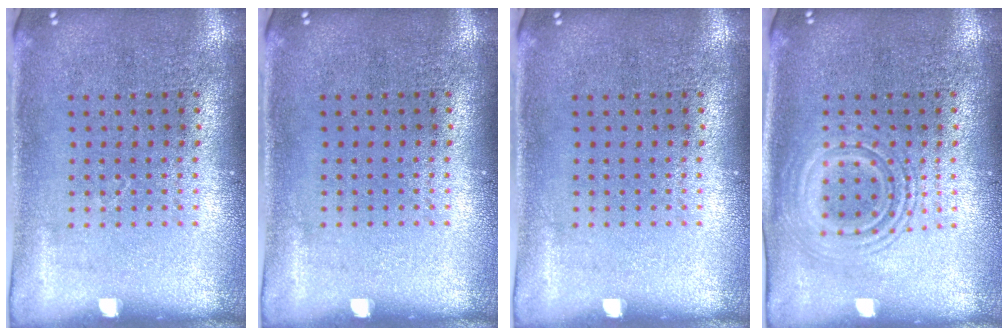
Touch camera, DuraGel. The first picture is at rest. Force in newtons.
{"total": 0.0}
{"total": 0.0}
{"total": 2.3, "press": 2.3, "slide": 0.4}